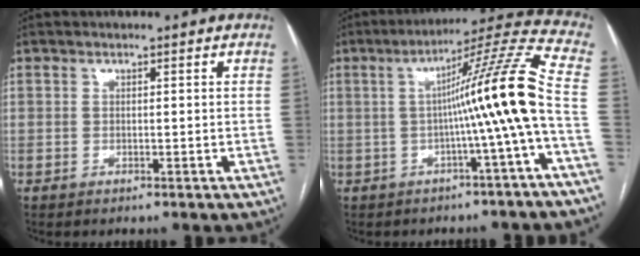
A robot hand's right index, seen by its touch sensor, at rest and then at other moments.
{"total": 13.2, "force": [-1.8, -2.5, 12.8], "torque": [-0.175, 0.018, -0.033]}